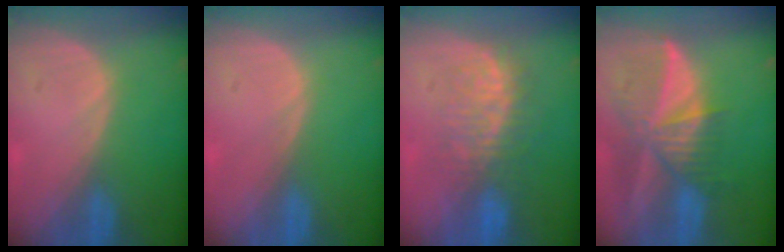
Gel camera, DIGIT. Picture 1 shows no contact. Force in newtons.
{"total": 0.0}
{"total": 7.9, "press": 7.5, "slide": 2.3}
{"total": 9.5, "press": 8.3, "slide": 4.6}